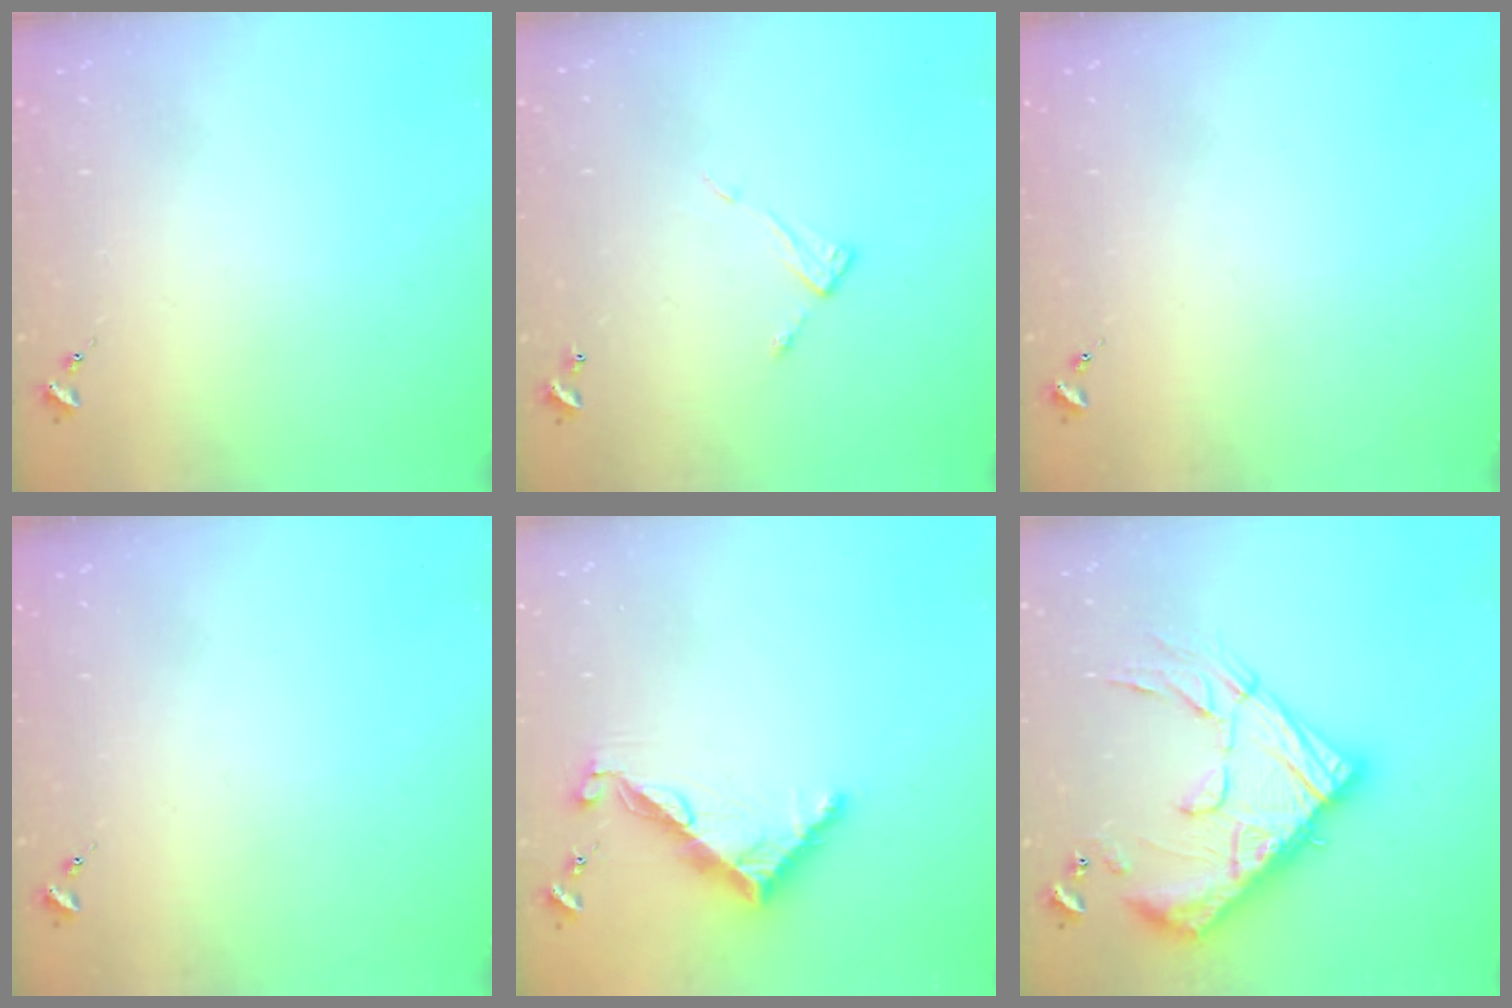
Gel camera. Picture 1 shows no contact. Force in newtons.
{"total": 6.7, "press": 6.7, "slide": 0.2}
{"total": 0.0}
{"total": 0.0}
{"total": 7.9, "press": 7.9, "slide": 0.1}
{"total": 24.5, "press": 24.4, "slide": 2.2}